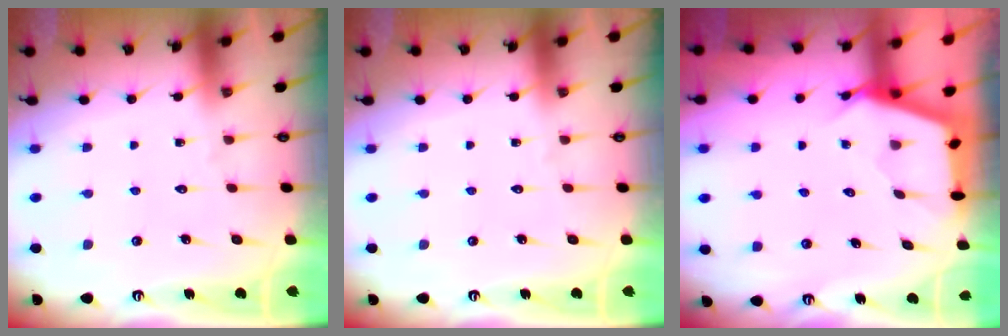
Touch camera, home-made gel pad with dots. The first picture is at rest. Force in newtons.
{"total": 0.0}
{"total": 2.6, "press": 2.5, "slide": 0.3}